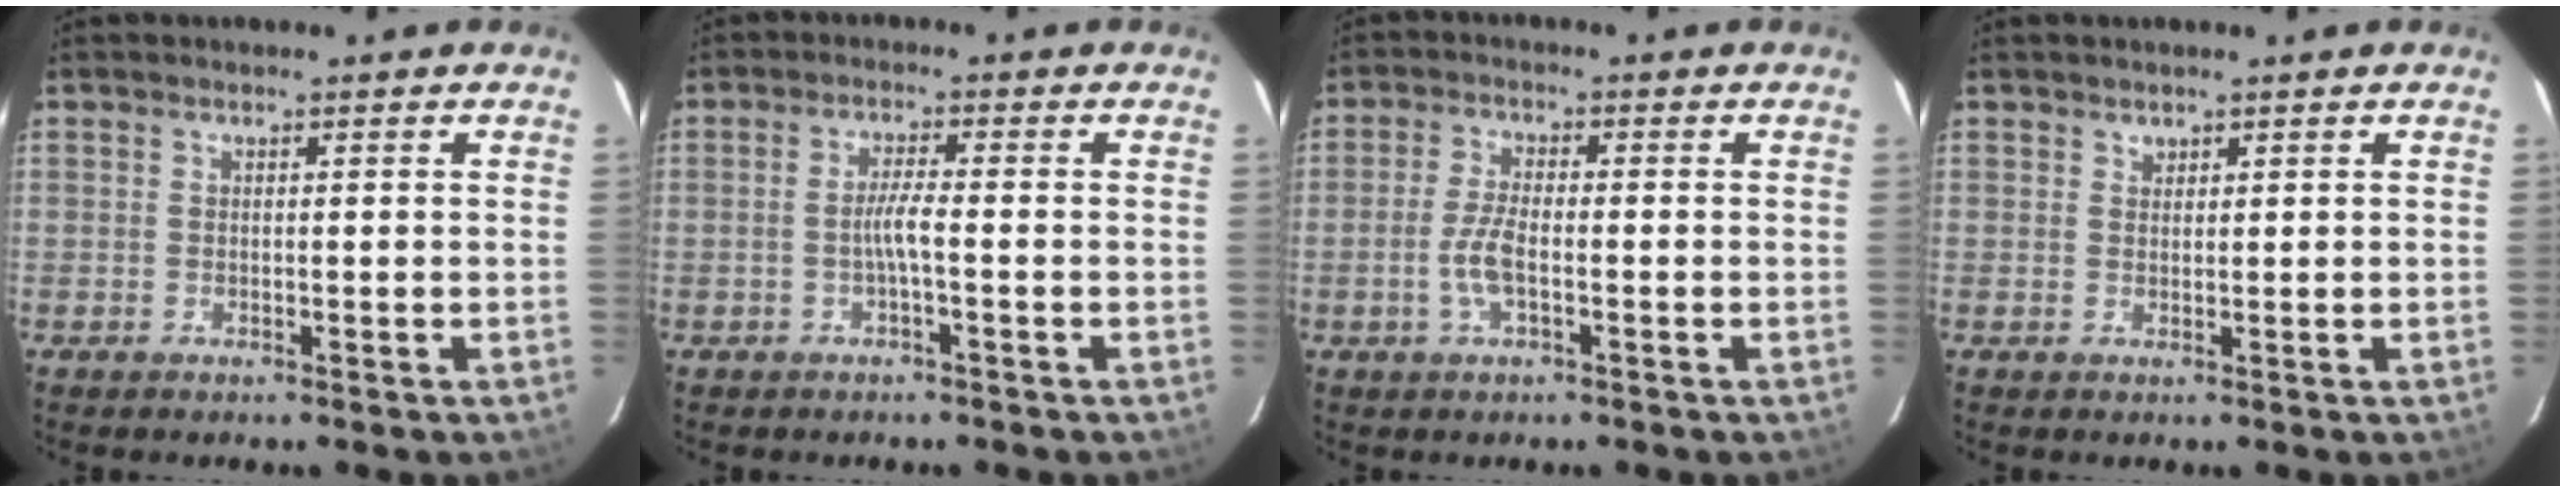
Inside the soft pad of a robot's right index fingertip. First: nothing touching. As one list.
[{"total": 2.9, "force": [-1.1, -0.3, 2.7], "torque": [-0.053, 0.002, -0.019]}, {"total": 4.8, "force": [-1.6, 1.5, 4.3], "torque": [-0.095, 0.000, -0.031]}, {"total": 0.9, "force": [0.6, 0.6, 0.0], "torque": [0.003, 0.002, 0.011]}]